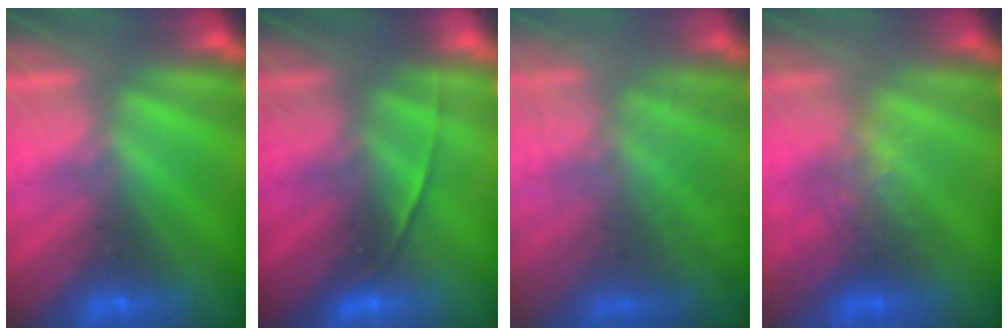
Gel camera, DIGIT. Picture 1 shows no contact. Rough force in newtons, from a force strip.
{"total": 1.8}
{"total": 10.5}
{"total": 2.6}